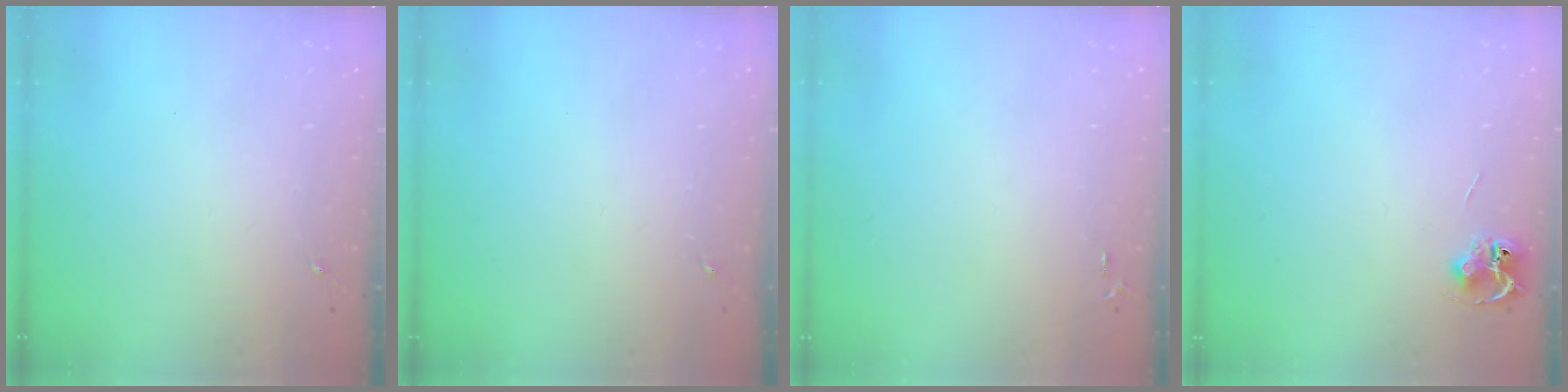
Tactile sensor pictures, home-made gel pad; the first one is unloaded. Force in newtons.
{"total": 0.0}
{"total": 2.6, "press": 2.6, "slide": 0.3}
{"total": 6.5, "press": 6.5, "slide": 0.5}